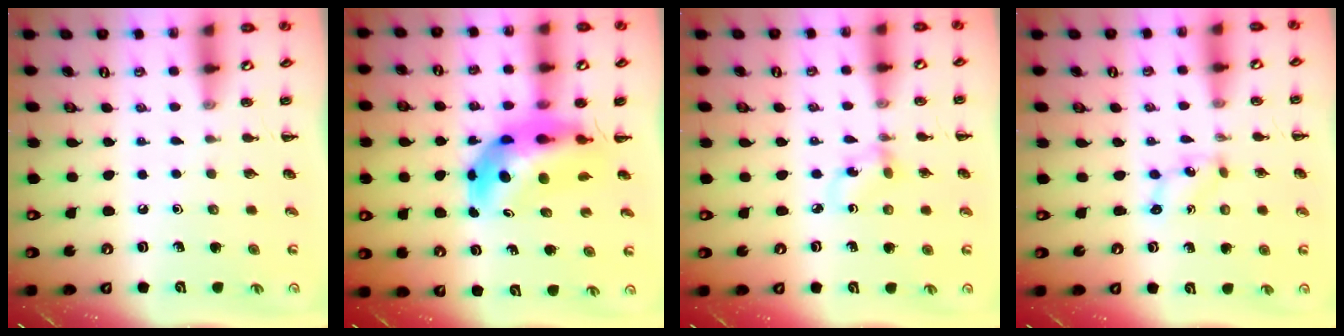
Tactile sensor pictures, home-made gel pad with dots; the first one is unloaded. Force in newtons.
{"total": 9.9, "press": 9.4, "slide": 3.1}
{"total": 2.8, "press": 2.8, "slide": 0.7}
{"total": 1.3, "press": 1.2, "slide": 0.5}